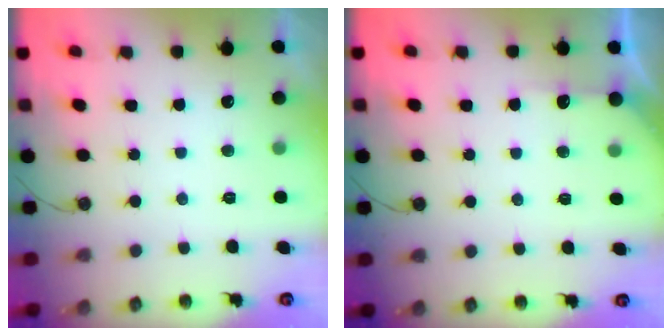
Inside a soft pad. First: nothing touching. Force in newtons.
{"total": 3.9, "press": 3.8, "slide": 0.4}